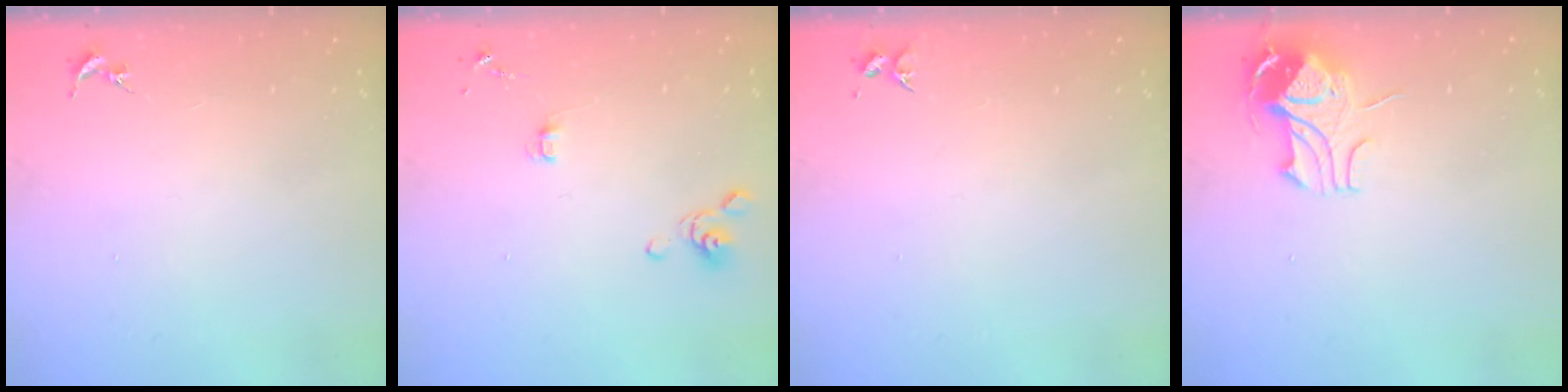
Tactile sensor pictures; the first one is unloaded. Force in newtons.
{"total": 4.1, "press": 3.9, "slide": 1.4}
{"total": 3.3, "press": 3.3, "slide": 0.4}
{"total": 9.9, "press": 9.8, "slide": 1.4}